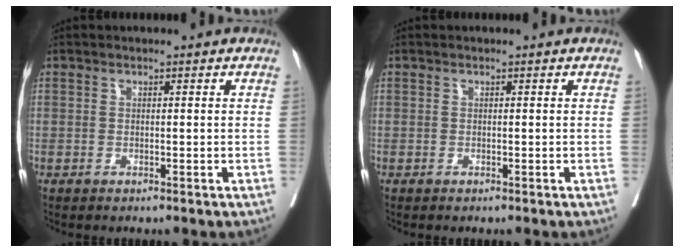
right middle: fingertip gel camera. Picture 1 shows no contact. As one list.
[{"total": 0.0}]